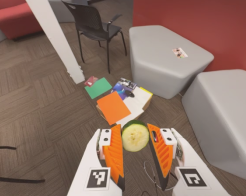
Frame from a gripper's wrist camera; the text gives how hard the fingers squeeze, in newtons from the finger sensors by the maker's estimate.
{"total": 9.2, "left": 9.7, "right": 8.8}